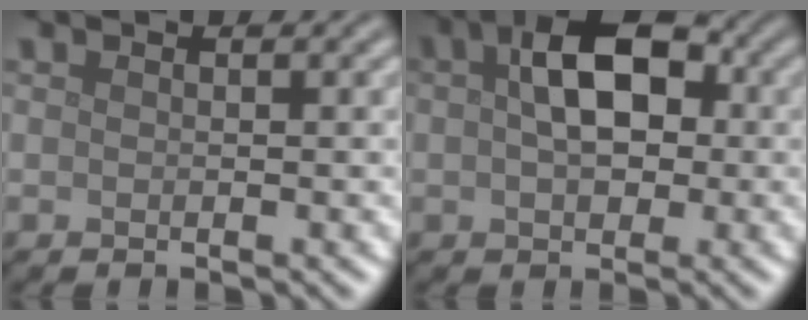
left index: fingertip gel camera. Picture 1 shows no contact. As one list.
[{"total": 6.9, "force": [1.1, 4.2, 5.4], "torque": [-0.079, 0.016, 0.010]}]